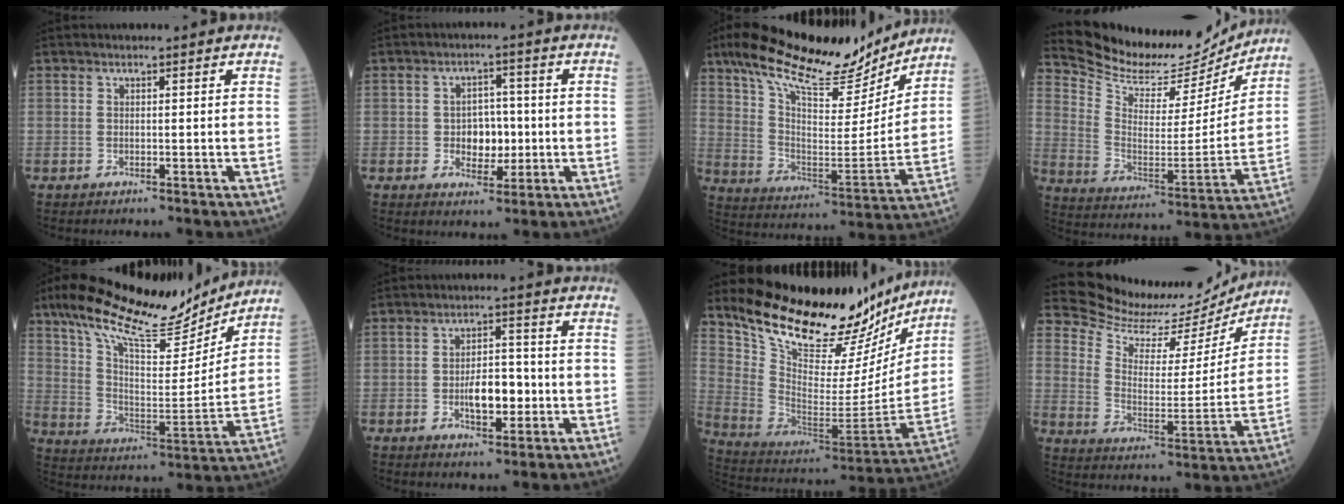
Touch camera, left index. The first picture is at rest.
{"total": 5.2, "force": [-0.8, 3.5, 3.7], "torque": [-0.056, 0.007, -0.010]}
{"total": 22.5, "force": [18.1, 6.1, 11.9], "torque": [-0.208, 0.001, 0.288]}
{"total": 18.1, "force": [17.3, 4.3, 3.2], "torque": [-0.070, -0.041, 0.264]}
{"total": 20.8, "force": [16.9, 4.6, 11.1], "torque": [-0.198, 0.004, 0.276]}
{"total": 6.3, "force": [-1.6, 2.8, 5.4], "torque": [-0.091, 0.004, -0.025]}
{"total": 25.3, "force": [21.7, 7.7, 10.5], "torque": [-0.164, -0.046, 0.326]}
{"total": 16.7, "force": [16.4, 3.1, 1.3], "torque": [-0.035, -0.043, 0.235]}